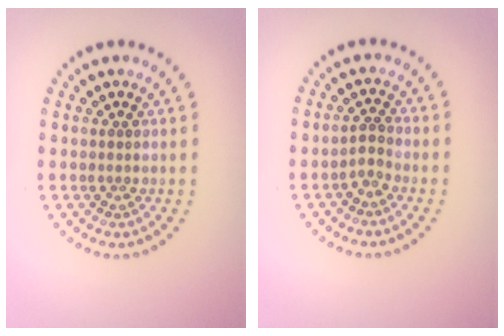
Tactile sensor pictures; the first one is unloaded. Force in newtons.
{"total": 1.4, "press": 1.0, "slide": 1.0}